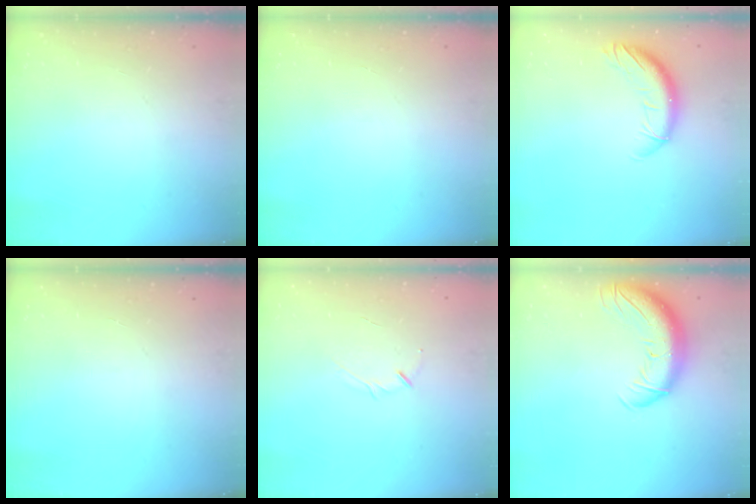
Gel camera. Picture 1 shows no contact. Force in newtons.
{"total": 0.0}
{"total": 10.2, "press": 10.0, "slide": 2.0}
{"total": 0.0}
{"total": 2.1, "press": 2.1, "slide": 0.4}
{"total": 14.0, "press": 13.6, "slide": 3.5}